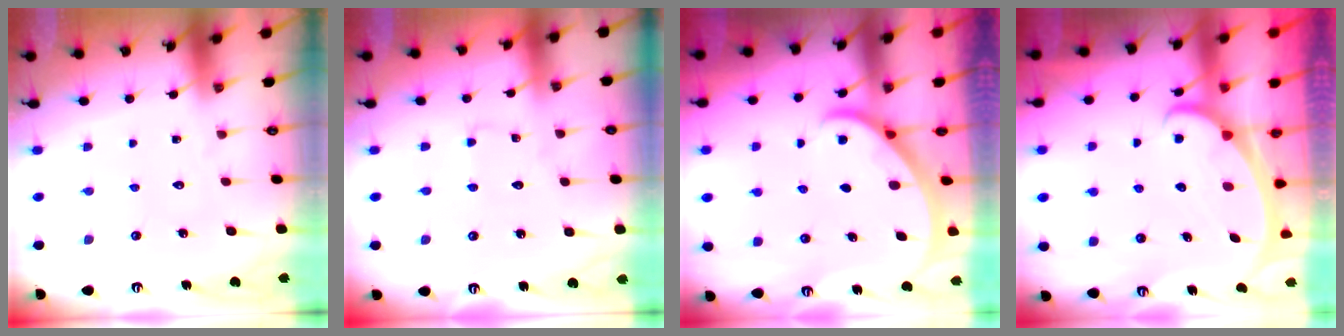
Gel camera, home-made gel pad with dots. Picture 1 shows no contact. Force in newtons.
{"total": 1.1, "press": 1.1, "slide": 0.2}
{"total": 2.1, "press": 2.1, "slide": 0.2}
{"total": 2.3, "press": 2.3, "slide": 0.3}